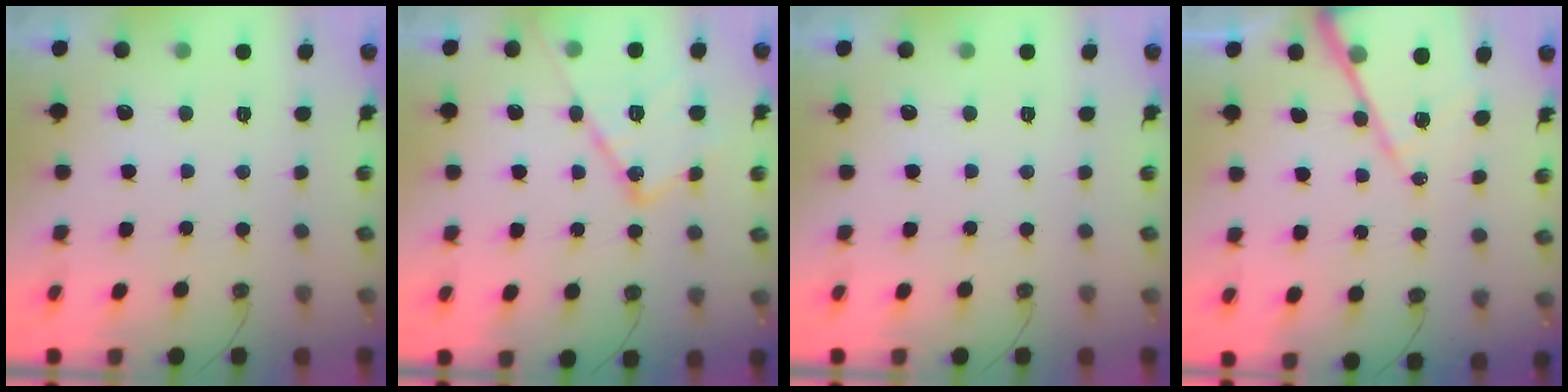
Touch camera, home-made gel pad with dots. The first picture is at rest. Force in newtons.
{"total": 16.6, "press": 16.5, "slide": 1.4}
{"total": 0.0}
{"total": 14.0, "press": 14.0, "slide": 1.4}